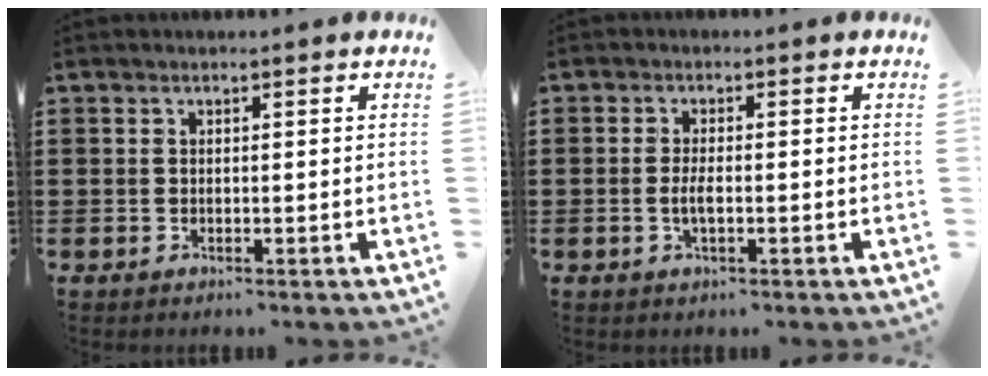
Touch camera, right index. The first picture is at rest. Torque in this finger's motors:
{"motor_torque": [2.14, 0.00, 0.23, 0.09]}